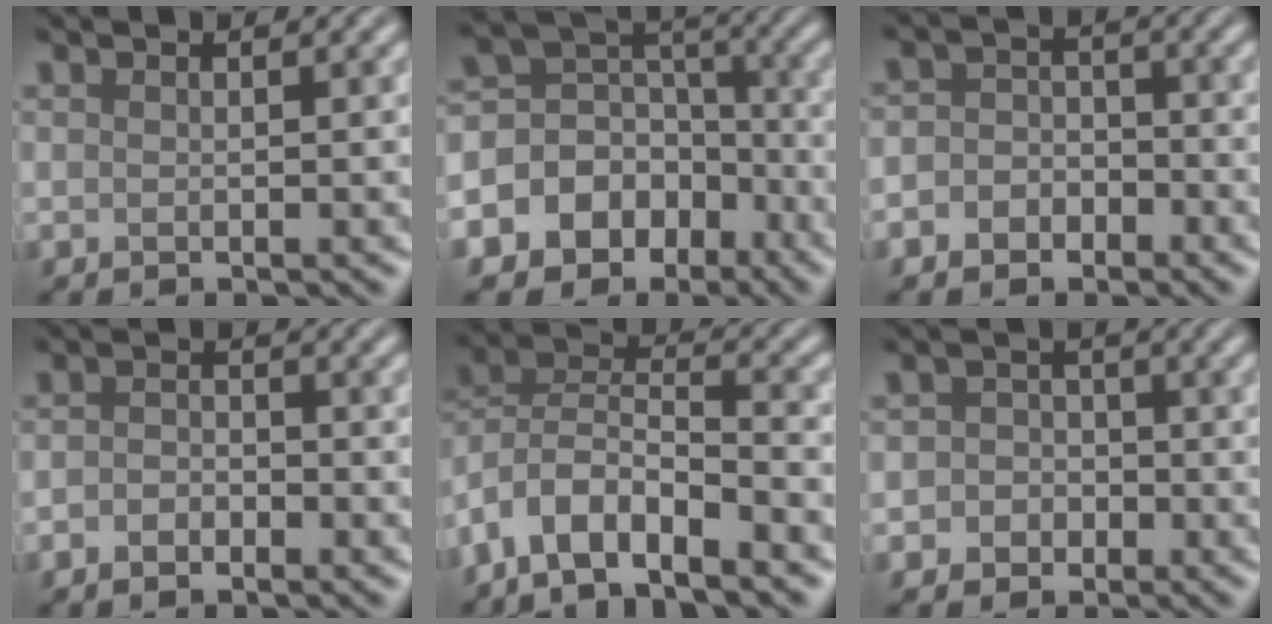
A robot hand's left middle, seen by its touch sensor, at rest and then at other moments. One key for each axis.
{"total": 11.1, "fx": -5.3, "fy": 9.2, "fz": 3.2, "tx": -0.079, "ty": -0.001, "tz": -0.094}
{"total": 3.4, "fx": -1.5, "fy": 2.8, "fz": 1.1, "tx": 0.009, "ty": 0.007, "tz": -0.041}
{"total": 1.9, "fx": -0.9, "fy": 1.2, "fz": 1.2, "tx": -0.021, "ty": 0.000, "tz": -0.021}
{"total": 8.0, "fx": -5.5, "fy": 2.9, "fz": 5.0, "tx": -0.088, "ty": 0.005, "tz": -0.111}
{"total": 3.4, "fx": -0.9, "fy": 3.1, "fz": 0.8, "tx": 0.019, "ty": 0.008, "tz": -0.036}